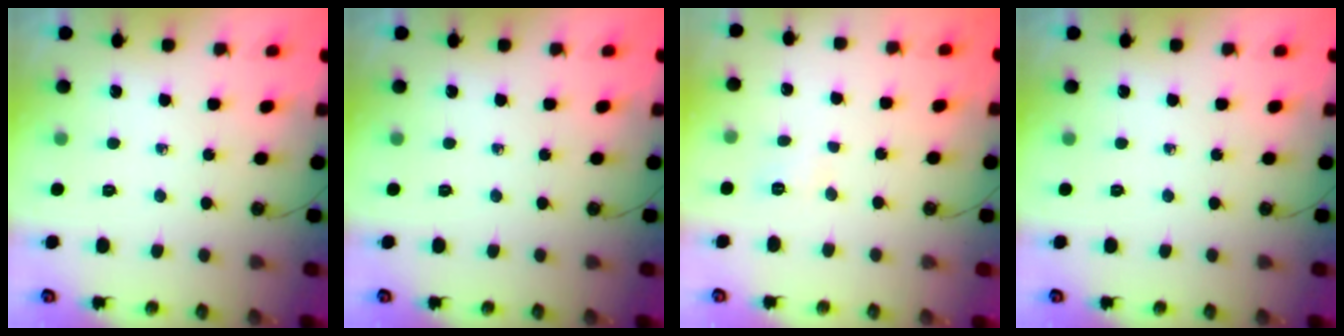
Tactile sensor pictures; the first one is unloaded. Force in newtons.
{"total": 0.0}
{"total": 3.2, "press": 3.1, "slide": 0.7}
{"total": 0.0}